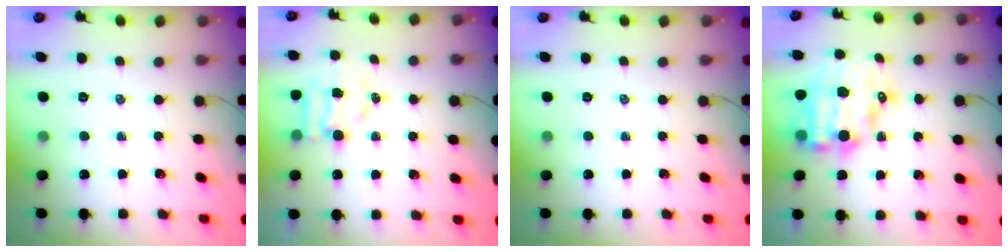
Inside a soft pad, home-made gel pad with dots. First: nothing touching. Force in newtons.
{"total": 5.4, "press": 5.4, "slide": 0.5}
{"total": 0.0}
{"total": 13.2, "press": 12.9, "slide": 2.8}